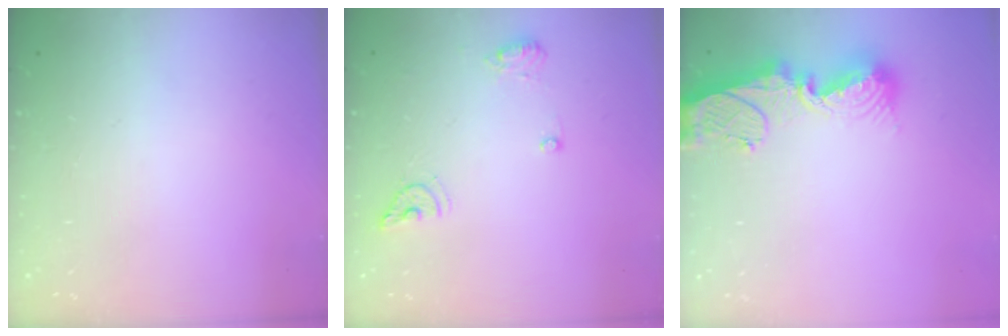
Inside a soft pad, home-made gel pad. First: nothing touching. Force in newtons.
{"total": 7.7, "press": 7.6, "slide": 1.3}
{"total": 11.9, "press": 11.9, "slide": 1.4}